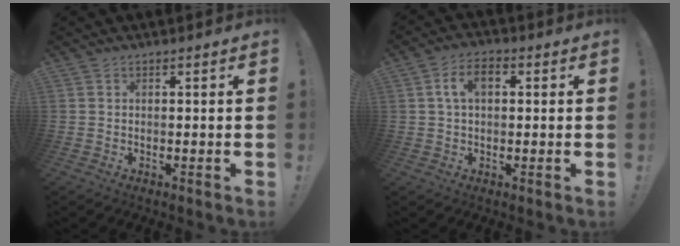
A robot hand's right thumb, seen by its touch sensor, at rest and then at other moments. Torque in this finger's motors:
{"motor_torque": [0.55, 1.44, 0.61, -0.40, 0.00]}